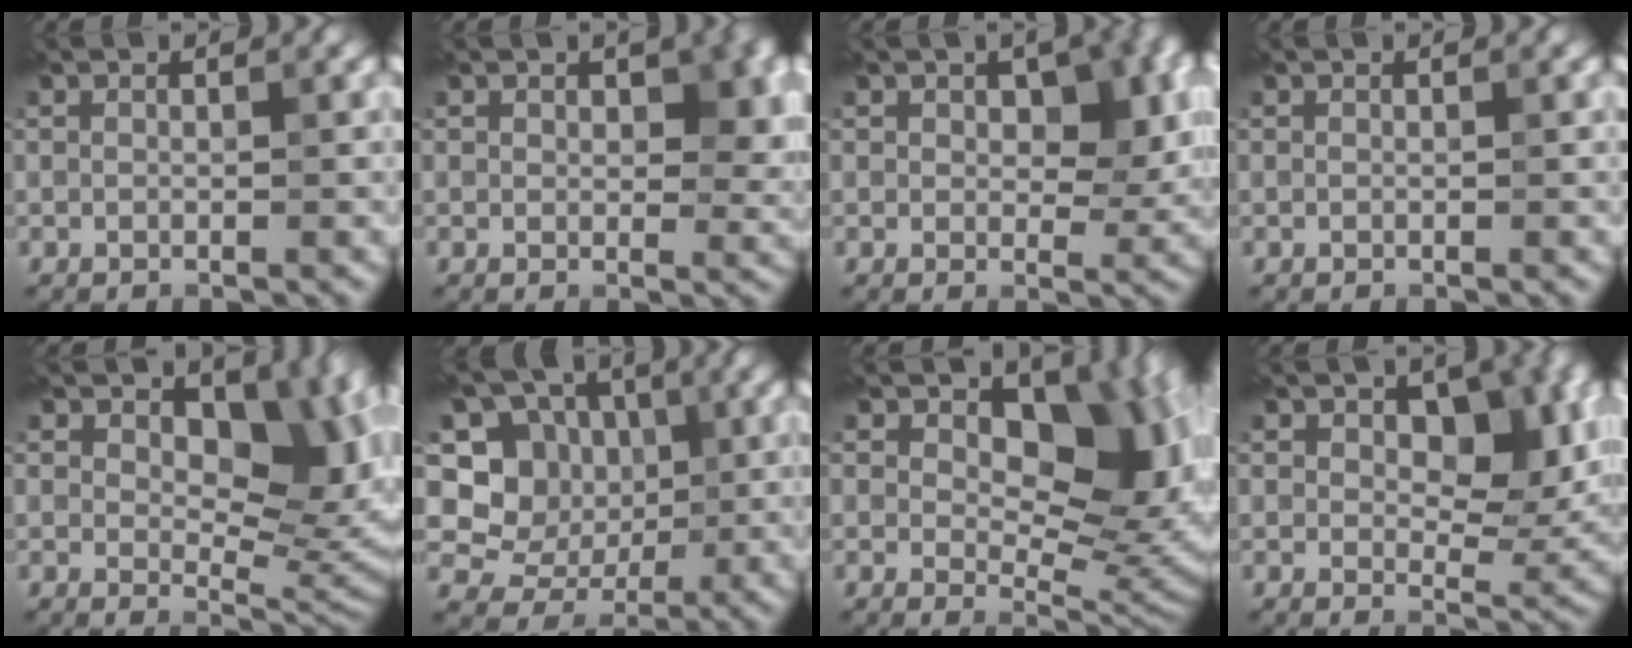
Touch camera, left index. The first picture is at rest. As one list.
[{"total": 5.3, "force": [1.3, 3.1, 4.1], "torque": [-0.045, 0.004, 0.019]}, {"total": 5.9, "force": [1.4, 3.3, 4.6], "torque": [-0.055, 0.001, 0.021]}, {"total": 0.0}, {"total": 11.4, "force": [3.6, 6.8, 8.4], "torque": [-0.100, -0.007, 0.055]}, {"total": 6.6, "force": [1.5, 5.8, 2.8], "torque": [-0.041, 0.000, 0.007]}, {"total": 12.6, "force": [3.6, 7.6, 9.4], "torque": [-0.106, 0.000, 0.060]}, {"total": 7.5, "force": [2.1, 4.5, 5.6], "torque": [-0.069, -0.003, 0.029]}]